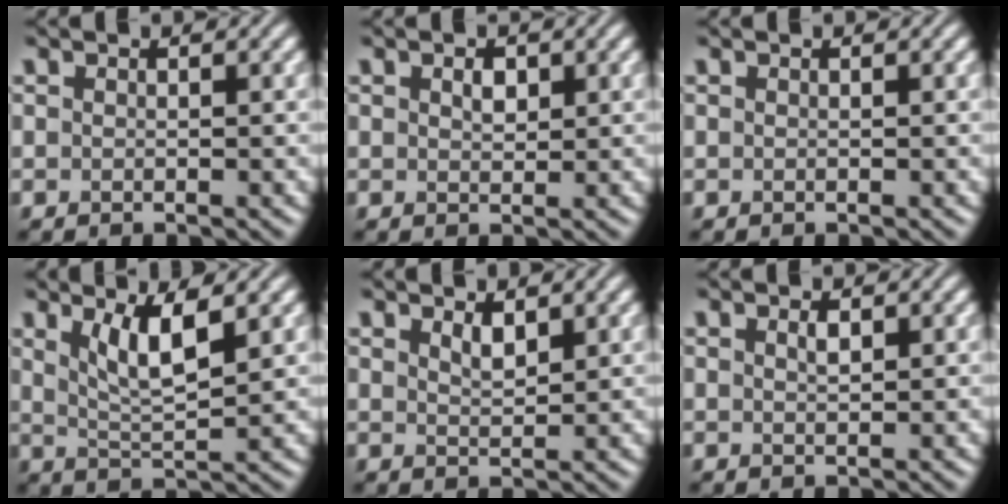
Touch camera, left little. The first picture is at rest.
{"total": 1.4, "force": [0.5, 0.9, 0.9], "torque": [-0.015, 0.001, 0.010]}
{"total": 0.0}
{"total": 4.1, "force": [1.8, 1.0, 3.6], "torque": [-0.072, -0.008, 0.038]}
{"total": 1.5, "force": [1.1, 0.5, 0.9], "torque": [-0.021, -0.002, 0.022]}
{"total": 0.9, "force": [0.5, 0.3, 0.7], "torque": [-0.016, 0.000, 0.010]}